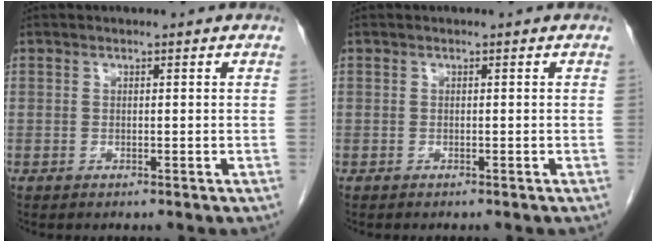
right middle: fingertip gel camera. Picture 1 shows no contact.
{"total": 1.4, "force": [-1.3, 0.2, 0.6], "torque": [-0.009, -0.001, -0.015]}